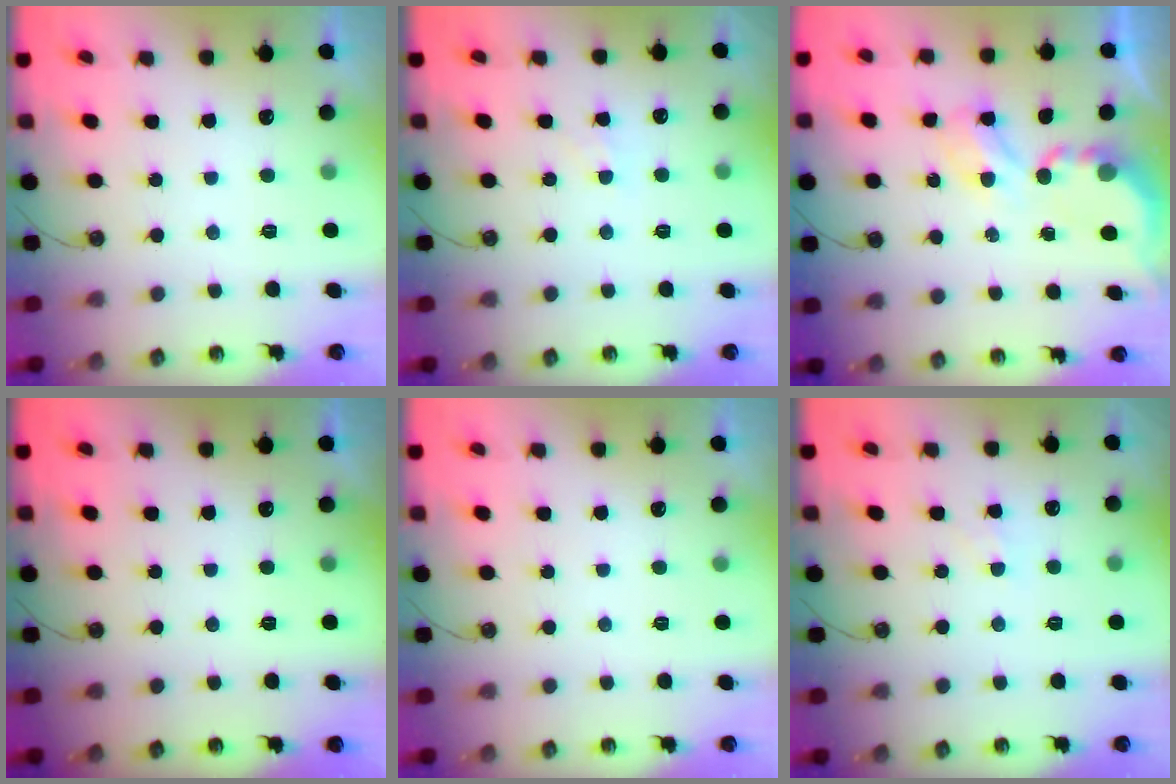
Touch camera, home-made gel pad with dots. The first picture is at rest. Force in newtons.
{"total": 3.9, "press": 3.8, "slide": 0.6}
{"total": 4.5, "press": 4.5, "slide": 0.3}
{"total": 0.0}
{"total": 0.0}
{"total": 3.9, "press": 3.8, "slide": 0.6}